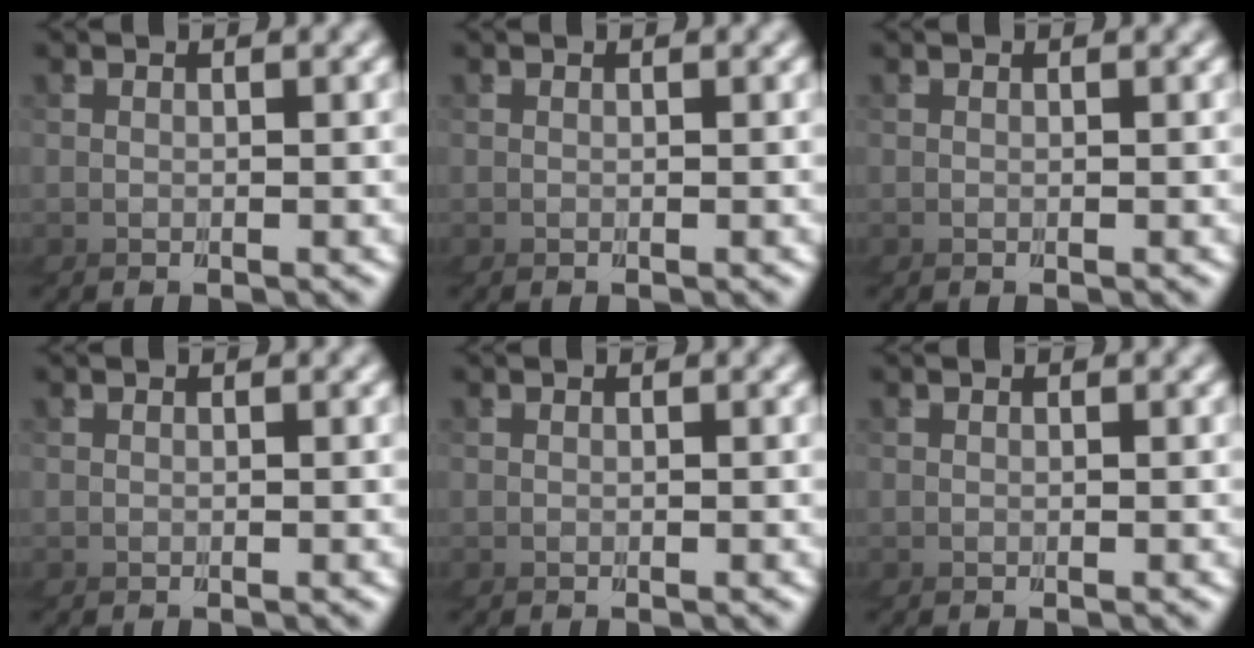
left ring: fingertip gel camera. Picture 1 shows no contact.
{"total": 0.0}
{"total": 0.0}
{"total": 0.0}
{"total": 0.0}
{"total": 0.0}